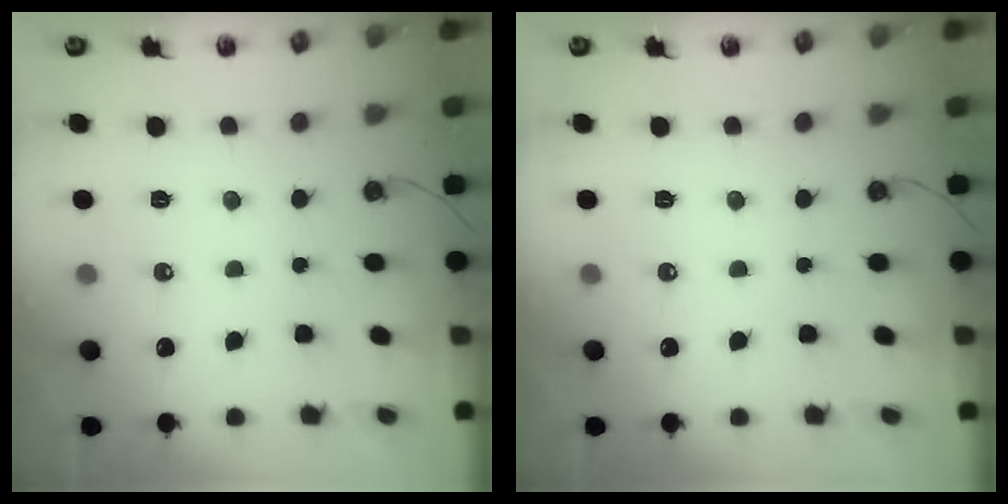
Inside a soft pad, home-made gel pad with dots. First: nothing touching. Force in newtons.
{"total": 0.0}